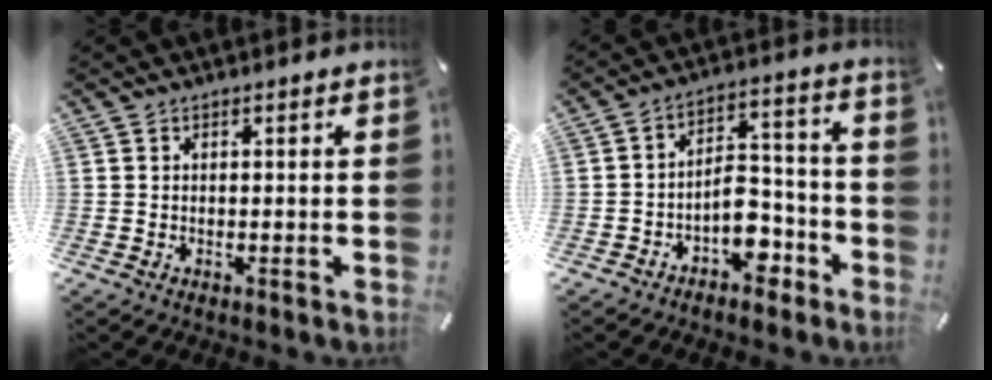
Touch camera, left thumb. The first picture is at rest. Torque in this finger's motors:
{"motor_torque": [-0.14, 2.62, 1.21, 0.83, 0.07]}